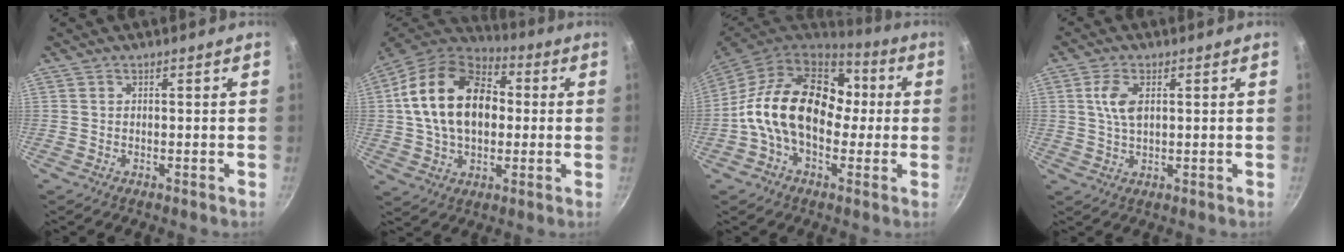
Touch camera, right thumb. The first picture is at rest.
{"total": 20.8, "force": [2.2, 14.1, 15.2], "torque": [-0.237, 0.028, 0.026]}
{"total": 20.4, "force": [0.4, 14.1, 14.8], "torque": [-0.209, 0.036, -0.011]}
{"total": 5.2, "force": [1.3, 2.7, 4.3], "torque": [-0.083, 0.001, 0.025]}